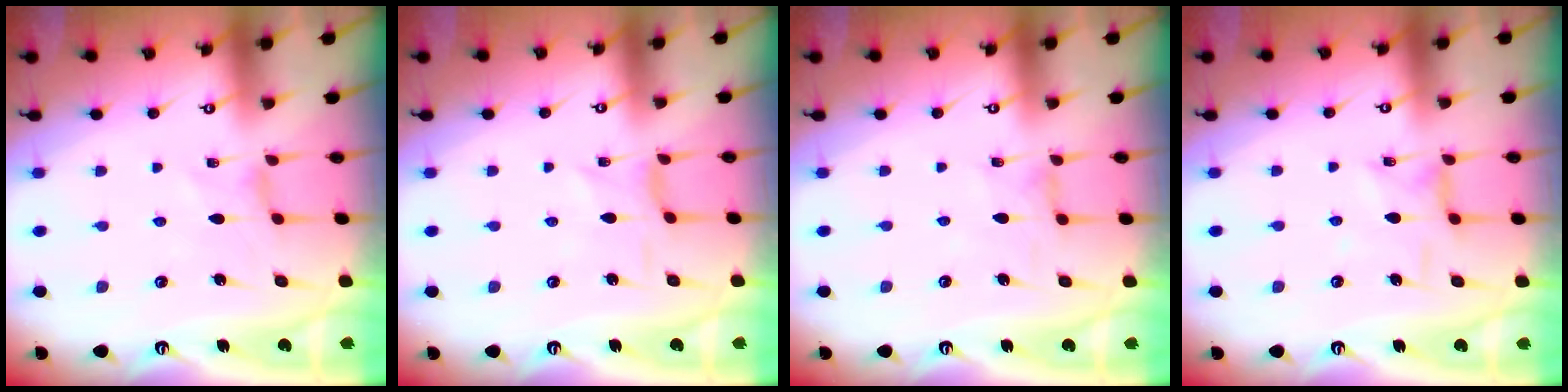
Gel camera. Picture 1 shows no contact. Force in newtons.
{"total": 0.0}
{"total": 2.0, "press": 2.0, "slide": 0.3}
{"total": 2.8, "press": 2.8, "slide": 0.2}